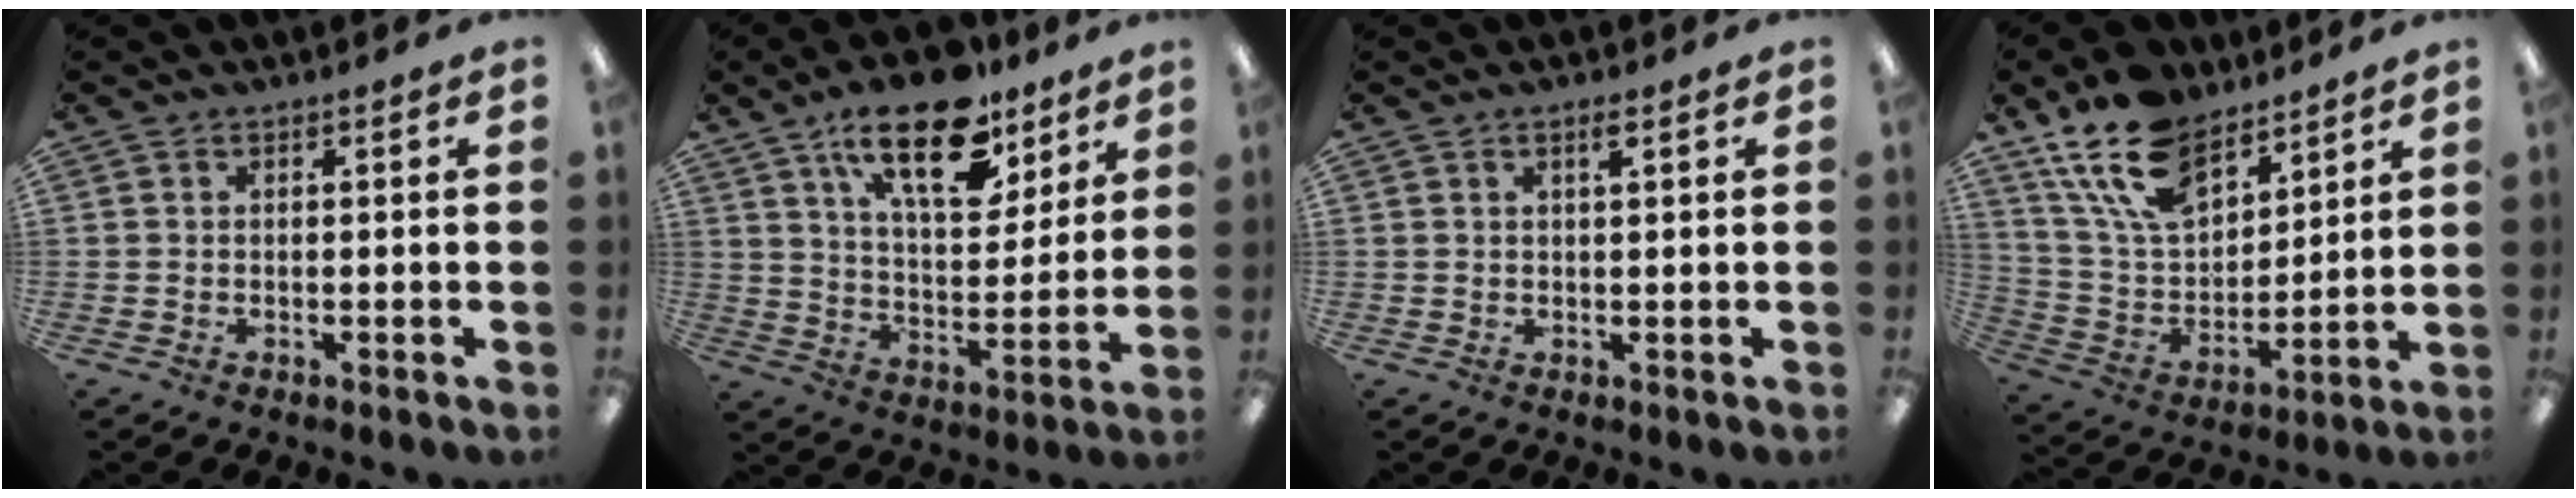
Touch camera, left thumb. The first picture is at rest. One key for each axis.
{"total": 19.0, "fx": 12.4, "fy": 8.6, "fz": 11.7, "tx": -0.181, "ty": -0.060, "tz": 0.208}
{"total": 1.7, "fx": 1.1, "fy": 0.2, "fz": 1.3, "tx": -0.020, "ty": -0.001, "tz": 0.015}
{"total": 17.7, "fx": 12.1, "fy": 9.3, "fz": 8.9, "tx": -0.178, "ty": -0.051, "tz": 0.226}